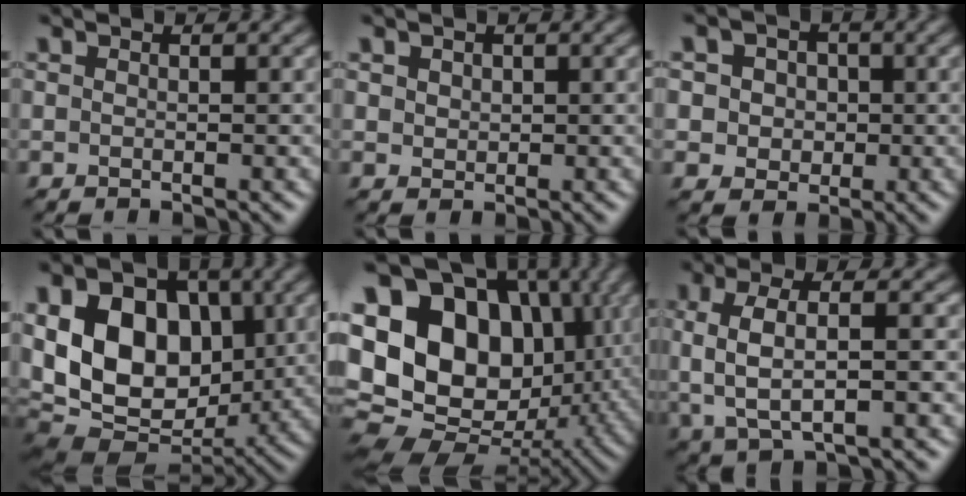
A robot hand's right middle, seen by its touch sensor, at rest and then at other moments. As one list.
[{"total": 1.2, "force": [0.6, 1.0, 0.4], "torque": [-0.005, -0.001, 0.013]}, {"total": 5.3, "force": [1.3, 4.7, 2.2], "torque": [-0.033, 0.024, 0.004]}, {"total": 15.1, "force": [1.7, 10.6, 10.7], "torque": [-0.176, 0.008, 0.020]}, {"total": 19.6, "force": [3.6, 14.9, 12.2], "torque": [-0.231, 0.021, 0.073]}, {"total": 5.0, "force": [0.2, 2.0, 4.5], "torque": [-0.091, 0.003, 0.002]}]